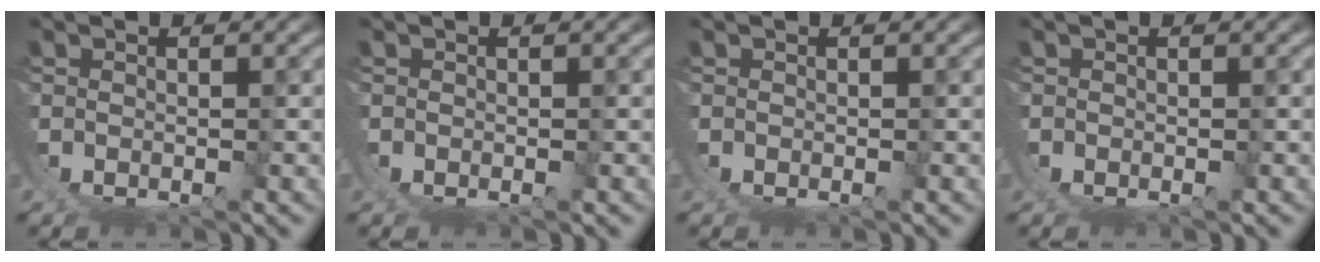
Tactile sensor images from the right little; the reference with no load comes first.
{"total": 0.7, "force": [-0.2, 0.7, 0.1], "torque": [-0.008, -0.003, -0.003]}
{"total": 0.8, "force": [-0.2, 0.8, 0.1], "torque": [-0.008, -0.003, -0.004]}
{"total": 1.2, "force": [-0.3, 1.1, 0.1], "torque": [-0.011, -0.004, -0.007]}